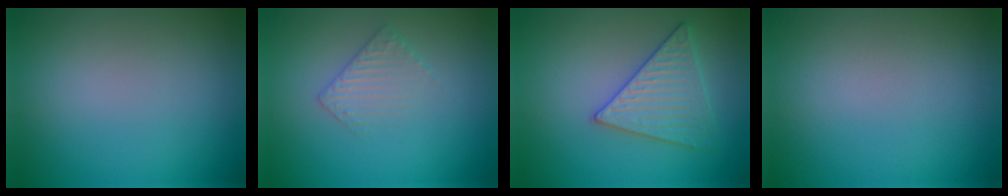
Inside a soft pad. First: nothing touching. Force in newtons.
{"total": 1.9, "press": 1.9, "slide": 0.5}
{"total": 3.5, "press": 3.4, "slide": 0.6}
{"total": 0.0}